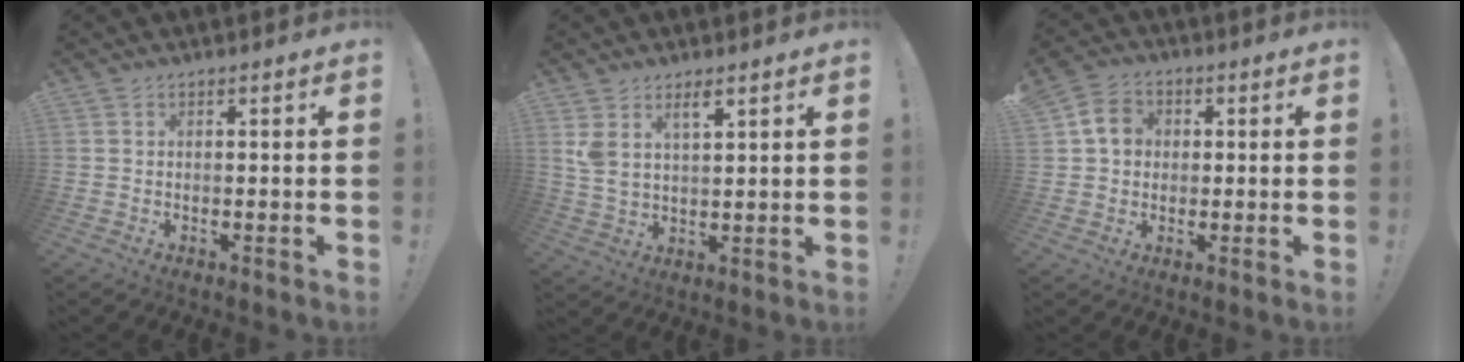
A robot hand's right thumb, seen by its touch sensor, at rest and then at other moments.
{"total": 5.9, "force": [3.9, 2.6, 3.7], "torque": [-0.071, -0.017, 0.071]}
{"total": 7.7, "force": [1.6, 6.5, 3.8], "torque": [-0.052, 0.008, 0.033]}